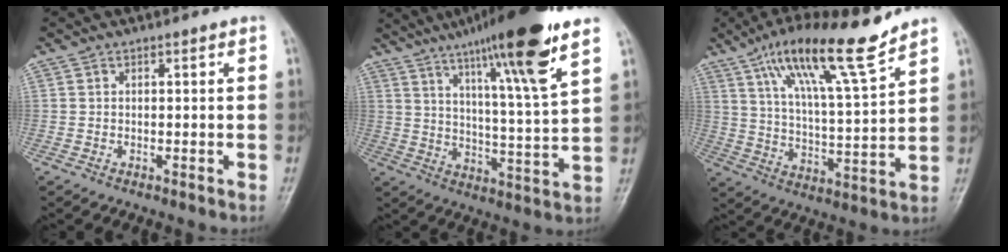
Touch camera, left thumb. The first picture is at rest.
{"total": 19.7, "force": [12.4, 1.2, 15.2], "torque": [-0.226, -0.048, 0.194]}
{"total": 16.4, "force": [11.5, 2.0, 11.5], "torque": [-0.188, -0.054, 0.201]}